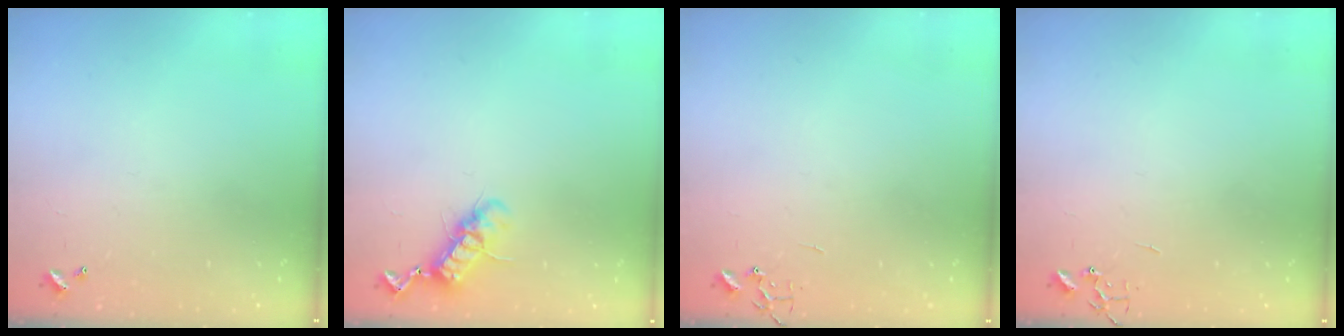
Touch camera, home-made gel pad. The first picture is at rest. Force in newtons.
{"total": 11.3, "press": 11.2, "slide": 1.2}
{"total": 0.0}
{"total": 0.0}